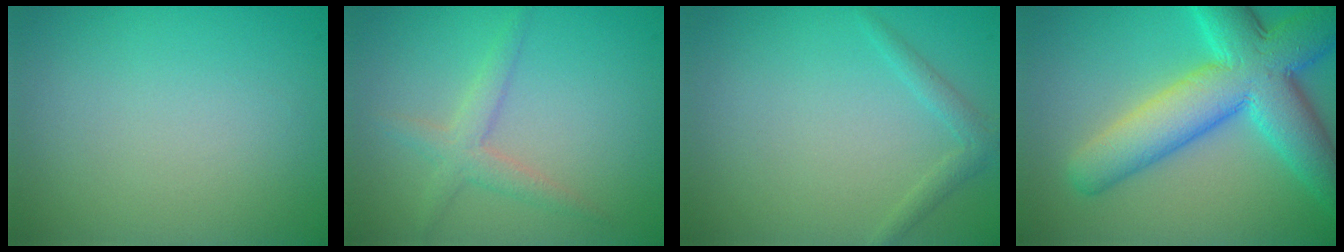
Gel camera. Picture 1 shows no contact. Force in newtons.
{"total": 2.2, "press": 2.2, "slide": 0.1}
{"total": 1.4, "press": 1.4, "slide": 0.1}
{"total": 10.2, "press": 10.2, "slide": 0.2}